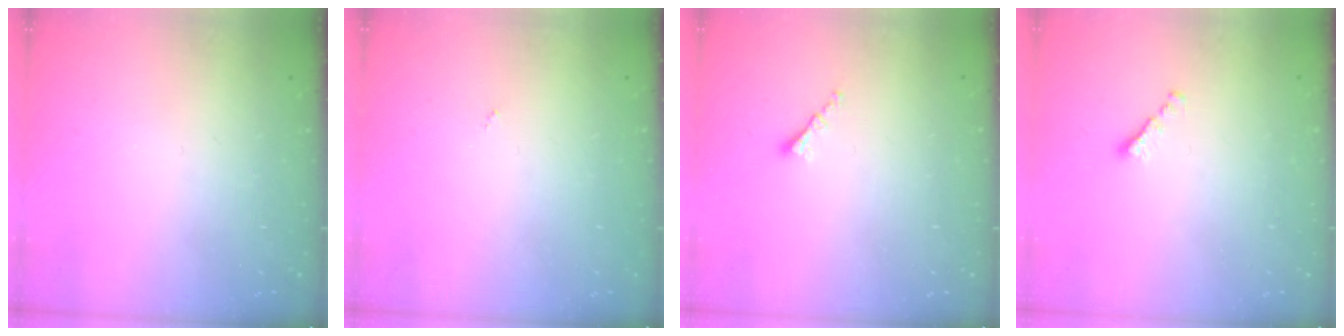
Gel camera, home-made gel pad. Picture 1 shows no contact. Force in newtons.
{"total": 0.0}
{"total": 1.3, "press": 1.2, "slide": 0.6}
{"total": 1.5, "press": 1.4, "slide": 0.5}